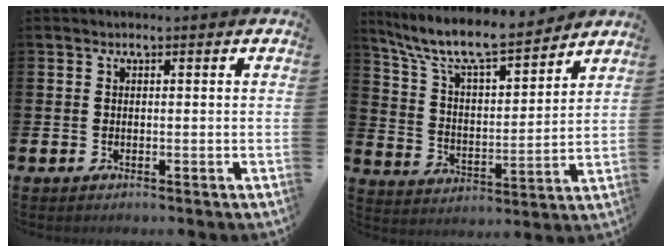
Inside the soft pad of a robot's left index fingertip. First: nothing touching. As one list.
[{"total": 10.1, "force": [9.0, 1.9, 4.1], "torque": [-0.113, -0.059, 0.155]}]